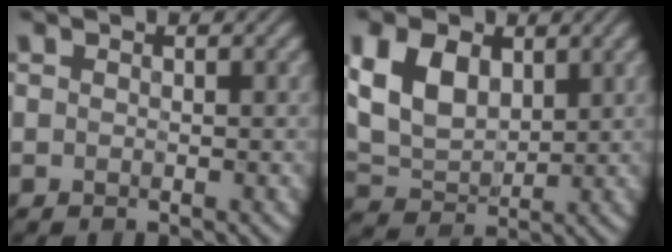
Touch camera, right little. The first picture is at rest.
{"total": 6.4, "force": [1.4, 4.3, 4.5], "torque": [-0.099, -0.002, 0.026]}